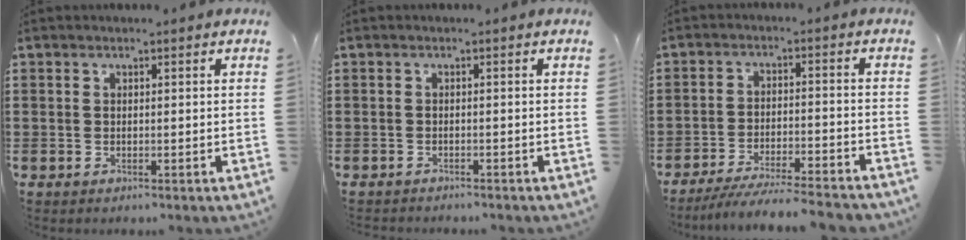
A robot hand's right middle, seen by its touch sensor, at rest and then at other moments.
{"total": 0.8, "force": [-0.8, -0.1, 0.0], "torque": [-0.003, -0.001, -0.016]}
{"total": 6.0, "force": [-5.7, 0.0, 1.9], "torque": [-0.042, -0.012, -0.111]}